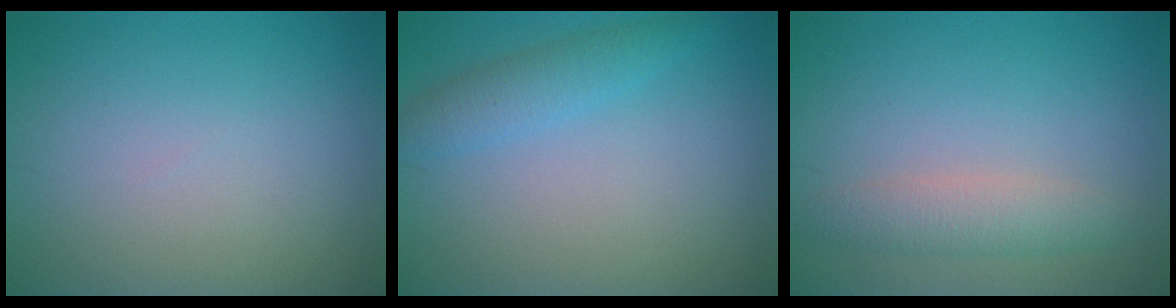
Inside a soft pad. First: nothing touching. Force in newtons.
{"total": 2.3, "press": 2.3, "slide": 0.0}
{"total": 2.8, "press": 2.8, "slide": 0.0}